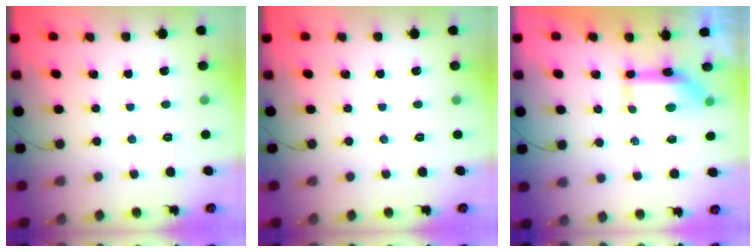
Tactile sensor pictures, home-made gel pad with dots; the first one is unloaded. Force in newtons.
{"total": 0.0}
{"total": 11.1, "press": 8.6, "slide": 7.1}